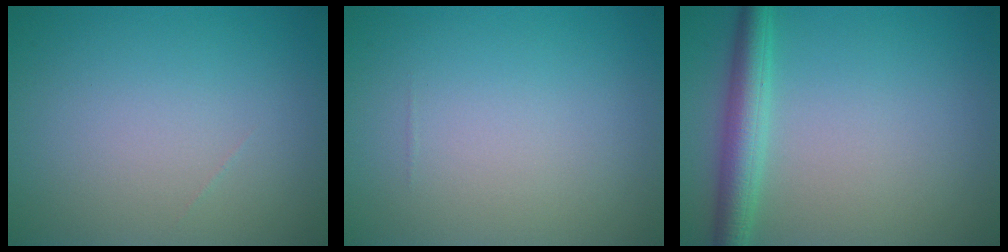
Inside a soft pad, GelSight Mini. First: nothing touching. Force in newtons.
{"total": 0.0}
{"total": 3.6, "press": 3.6, "slide": 0.1}